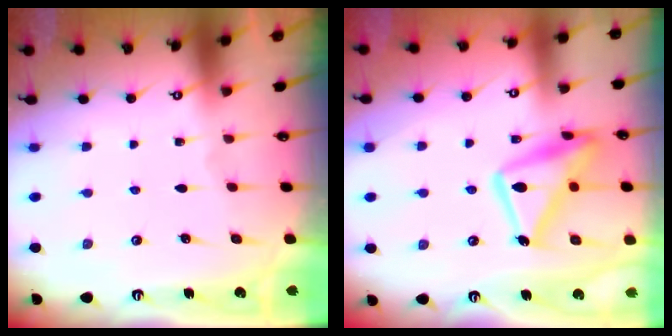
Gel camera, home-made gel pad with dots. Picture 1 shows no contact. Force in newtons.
{"total": 16.5, "press": 16.5, "slide": 1.3}